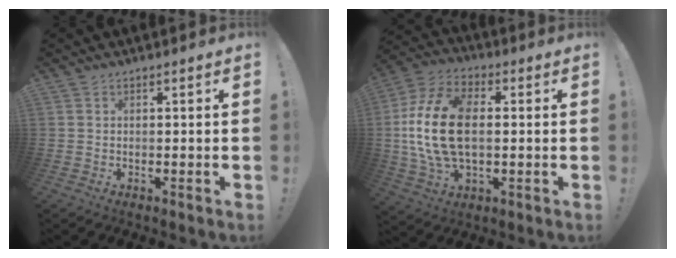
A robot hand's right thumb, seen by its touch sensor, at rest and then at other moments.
{"total": 19.3, "force": [0.7, 11.7, 15.3], "torque": [-0.299, 0.003, 0.014]}